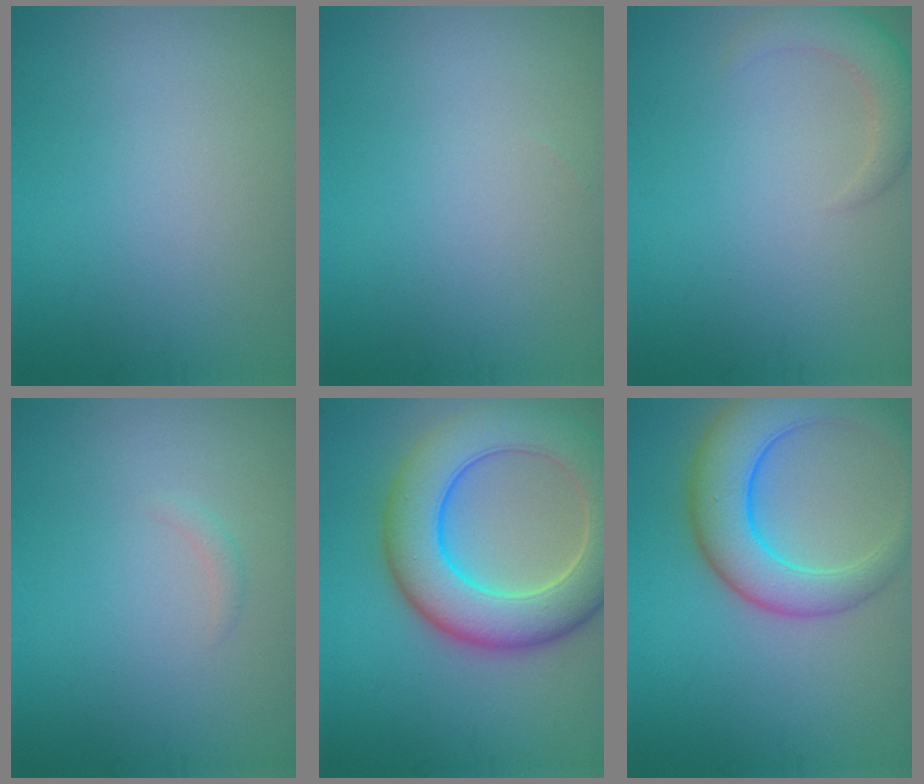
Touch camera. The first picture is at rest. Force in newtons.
{"total": 0.0}
{"total": 2.9, "press": 2.9, "slide": 0.3}
{"total": 0.7, "press": 0.7, "slide": 0.0}
{"total": 10.3, "press": 10.3, "slide": 0.6}
{"total": 7.6, "press": 7.6, "slide": 0.4}